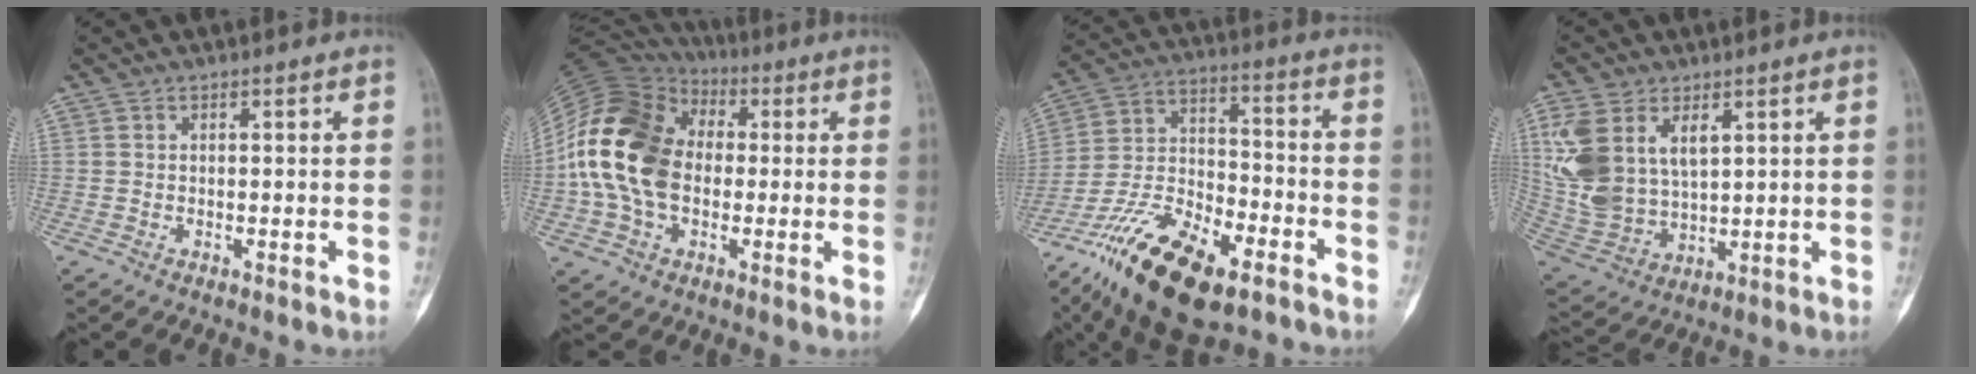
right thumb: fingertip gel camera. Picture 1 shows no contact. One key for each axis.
{"total": 19.5, "fx": -0.2, "fy": 14.2, "fz": 13.4, "tx": -0.251, "ty": 0.030, "tz": -0.009}
{"total": 20.8, "fx": -13.0, "fy": 8.3, "fz": 13.9, "tx": -0.270, "ty": 0.056, "tz": -0.232}
{"total": 14.9, "fx": 5.1, "fy": 9.3, "fz": 10.4, "tx": -0.212, "ty": -0.011, "tz": 0.121}